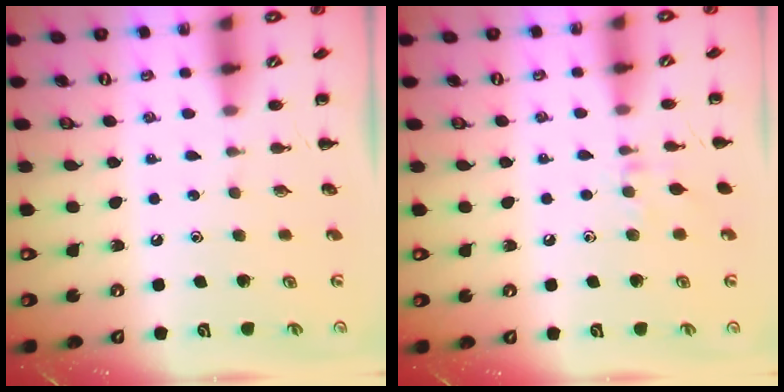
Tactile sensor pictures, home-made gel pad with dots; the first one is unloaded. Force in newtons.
{"total": 6.4, "press": 6.2, "slide": 1.6}